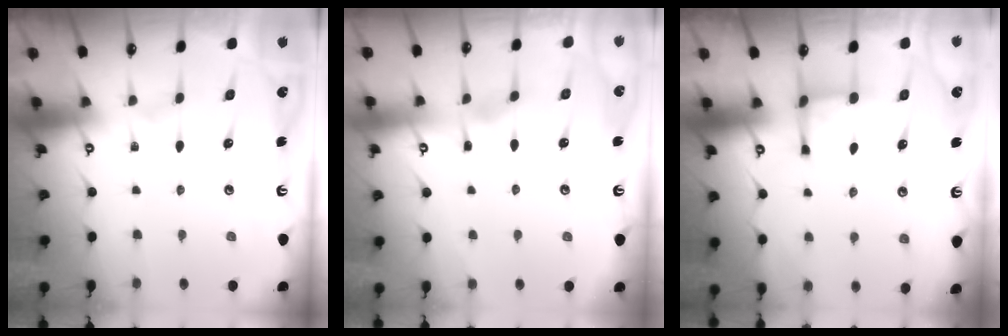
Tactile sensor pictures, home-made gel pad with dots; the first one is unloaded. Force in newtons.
{"total": 3.2, "press": 3.1, "slide": 0.5}
{"total": 2.9, "press": 2.8, "slide": 0.7}